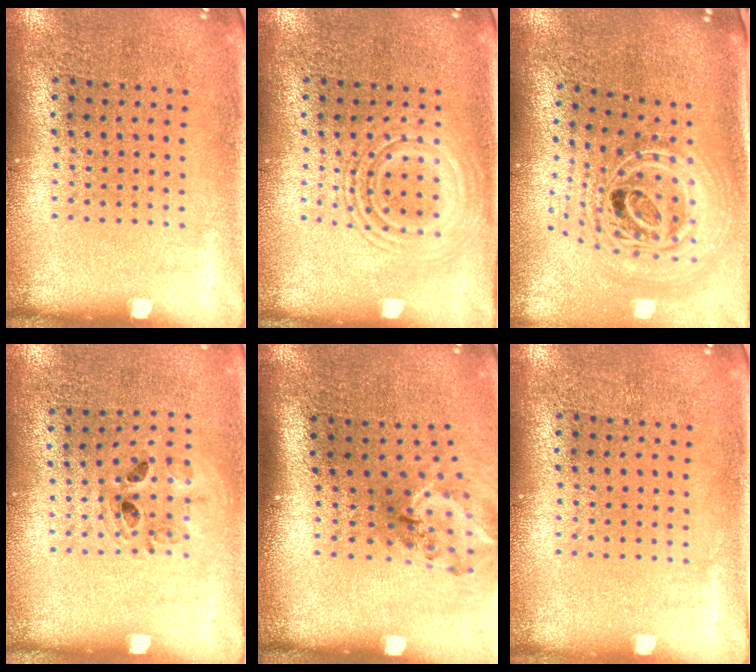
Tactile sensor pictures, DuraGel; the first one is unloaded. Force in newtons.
{"total": 2.7, "press": 2.6, "slide": 0.4}
{"total": 2.9, "press": 2.0, "slide": 2.1}
{"total": 0.9, "press": 0.9, "slide": 0.2}
{"total": 1.7, "press": 1.2, "slide": 1.2}
{"total": 0.0}